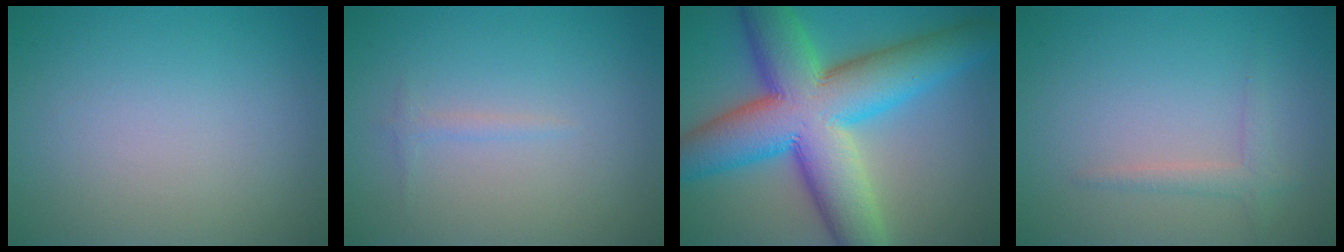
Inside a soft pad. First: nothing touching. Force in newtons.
{"total": 0.7, "press": 0.7, "slide": 0.1}
{"total": 14.4, "press": 14.4, "slide": 0.3}
{"total": 1.4, "press": 1.4, "slide": 0.1}